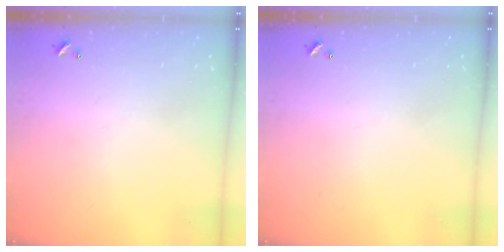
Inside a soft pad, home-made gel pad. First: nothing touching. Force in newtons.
{"total": 0.0}